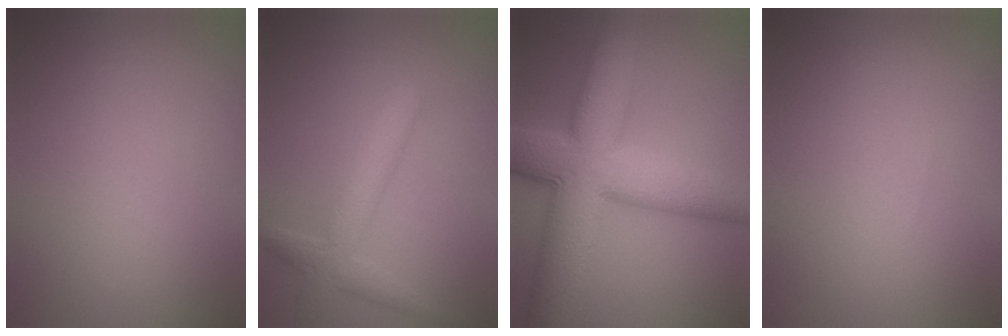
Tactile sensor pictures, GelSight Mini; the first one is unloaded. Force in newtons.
{"total": 3.1, "press": 3.1, "slide": 0.2}
{"total": 12.0, "press": 12.0, "slide": 0.1}
{"total": 0.0}